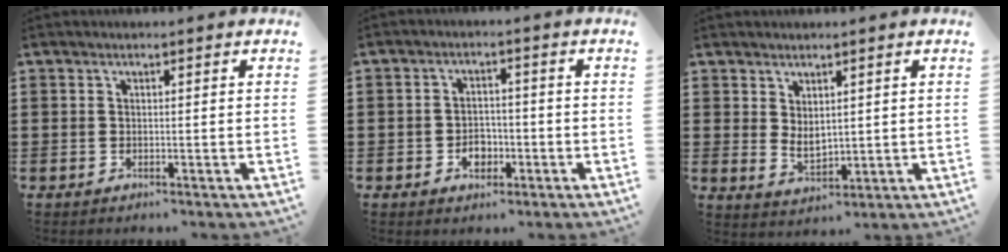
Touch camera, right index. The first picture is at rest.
{"total": 3.4, "force": [-1.3, 2.6, 1.7], "torque": [-0.028, 0.001, -0.026]}
{"total": 2.8, "force": [1.6, 1.5, 1.7], "torque": [-0.037, 0.002, 0.031]}